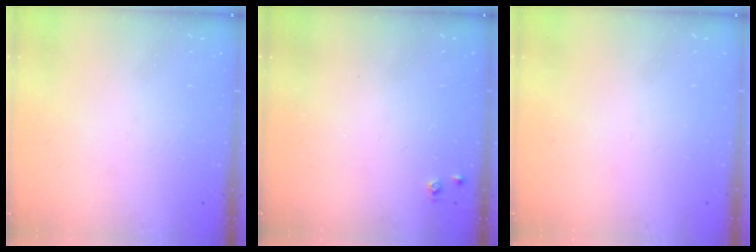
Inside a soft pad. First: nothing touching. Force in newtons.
{"total": 3.7, "press": 3.6, "slide": 0.5}
{"total": 0.0}